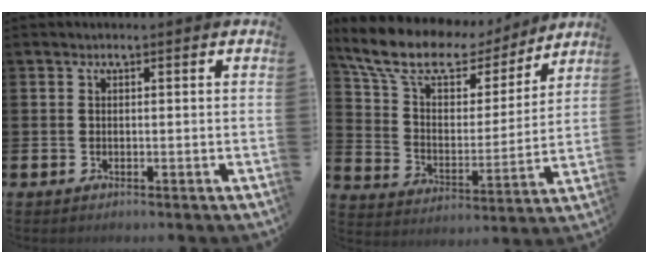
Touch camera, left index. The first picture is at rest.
{"total": 12.6, "force": [10.4, 5.2, 5.1], "torque": [-0.138, -0.059, 0.180]}